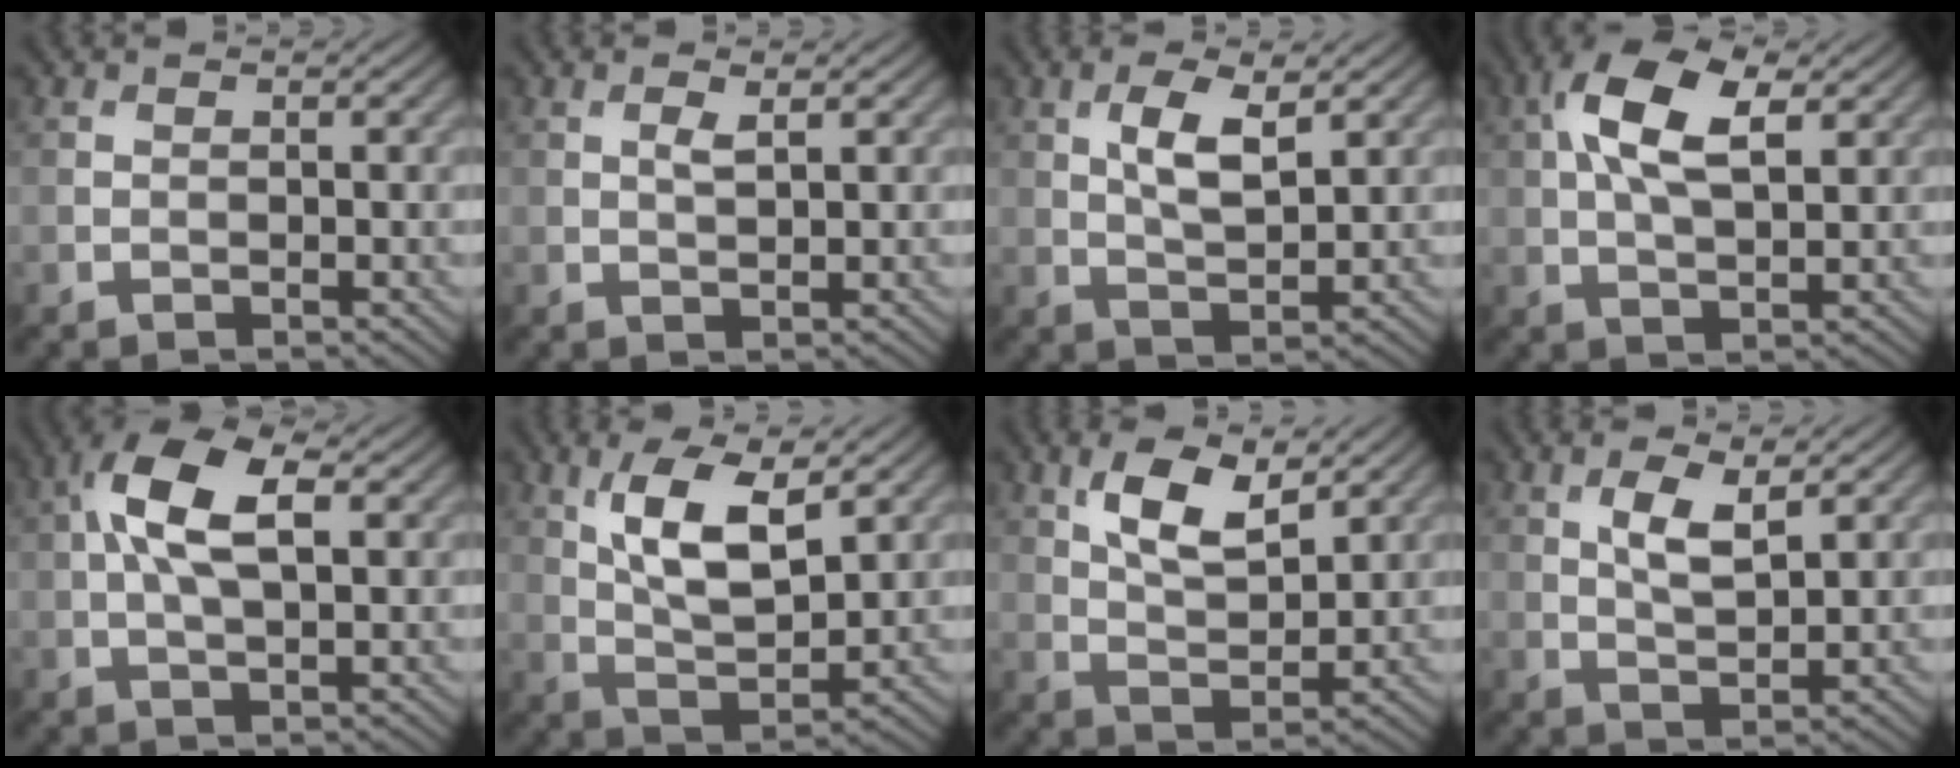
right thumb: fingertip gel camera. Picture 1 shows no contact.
{"total": 1.6, "force": [0.7, 0.4, 1.4], "torque": [-0.031, -0.001, 0.015]}
{"total": 5.4, "force": [1.9, 1.9, 4.6], "torque": [-0.099, -0.003, 0.038]}
{"total": 9.5, "force": [2.8, 4.4, 7.9], "torque": [-0.171, 0.015, 0.046]}
{"total": 8.9, "force": [1.9, 4.0, 7.7], "torque": [-0.160, 0.017, 0.026]}
{"total": 9.2, "force": [3.6, 3.6, 7.6], "torque": [-0.157, 0.002, 0.070]}
{"total": 7.8, "force": [4.0, 3.3, 5.8], "torque": [-0.117, 0.001, 0.078]}
{"total": 4.7, "force": [1.9, 1.7, 4.0], "torque": [-0.088, -0.004, 0.038]}